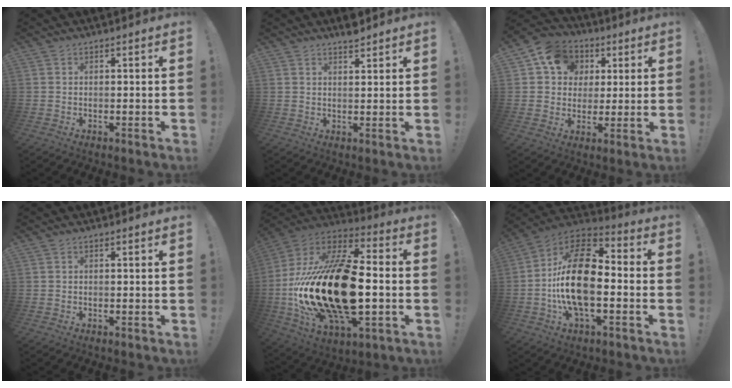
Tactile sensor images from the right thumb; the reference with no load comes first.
{"total": 3.4, "force": [3.1, 0.5, 1.3], "torque": [-0.009, -0.020, 0.050]}
{"total": 12.2, "force": [4.1, 10.5, 4.7], "torque": [-0.063, -0.011, 0.083]}
{"total": 0.0}
{"total": 33.0, "force": [-3.1, 17.4, 27.9], "torque": [-0.542, 0.012, -0.040]}
{"total": 21.3, "force": [-2.5, 11.2, 17.9], "torque": [-0.338, 0.021, -0.043]}